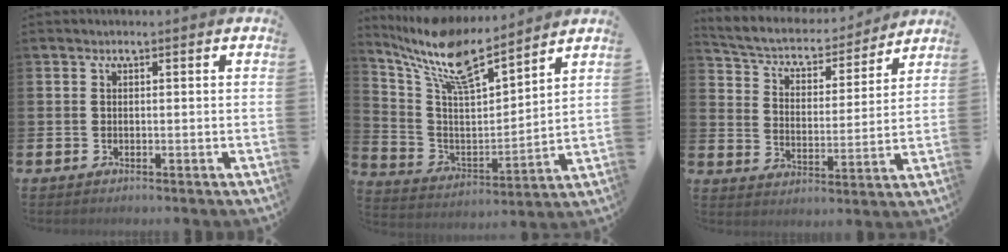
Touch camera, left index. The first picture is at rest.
{"total": 11.3, "force": [9.4, 2.6, 5.7], "torque": [-0.149, -0.051, 0.162]}
{"total": 6.0, "force": [5.5, 1.9, 1.4], "torque": [-0.058, -0.045, 0.090]}